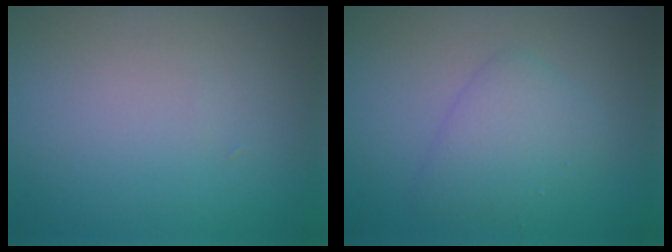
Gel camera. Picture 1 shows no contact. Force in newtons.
{"total": 2.9, "press": 2.9, "slide": 0.0}